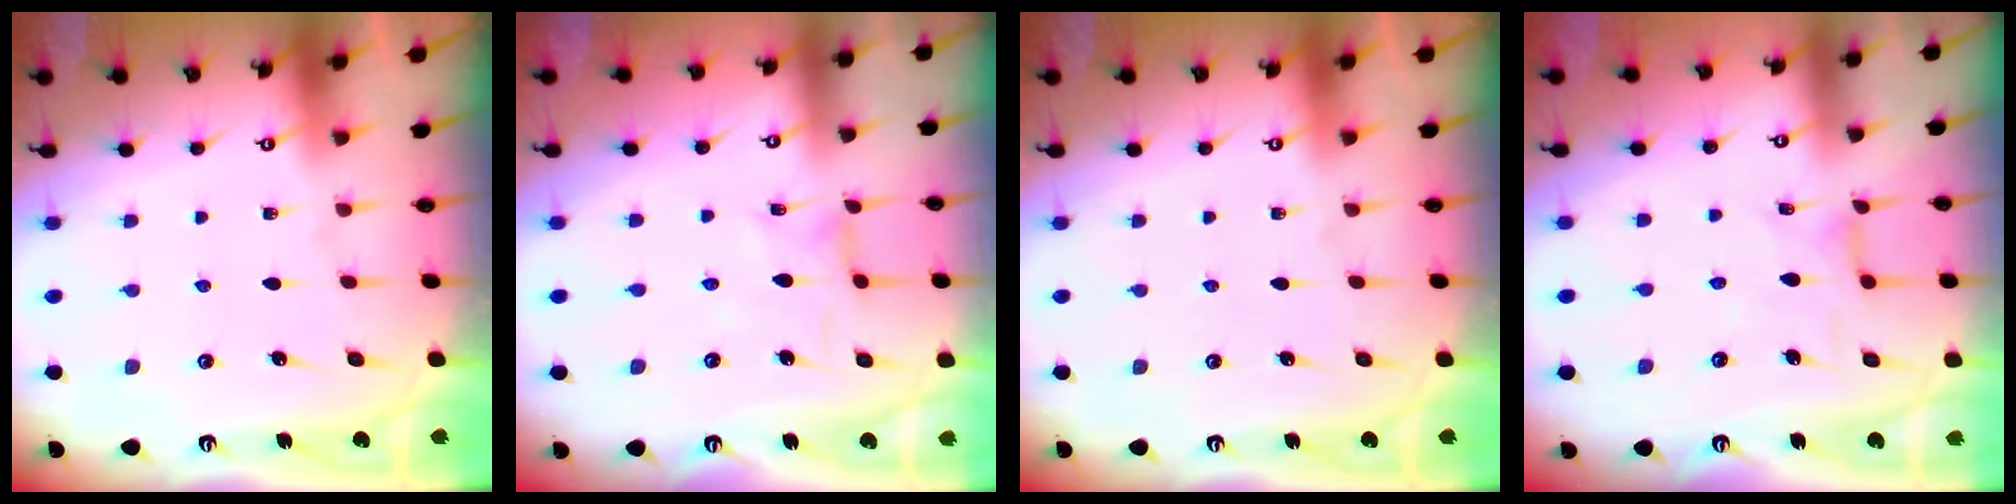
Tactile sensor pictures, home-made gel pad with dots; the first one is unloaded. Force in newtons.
{"total": 1.7, "press": 1.7, "slide": 0.4}
{"total": 0.0}
{"total": 2.1, "press": 2.0, "slide": 0.4}